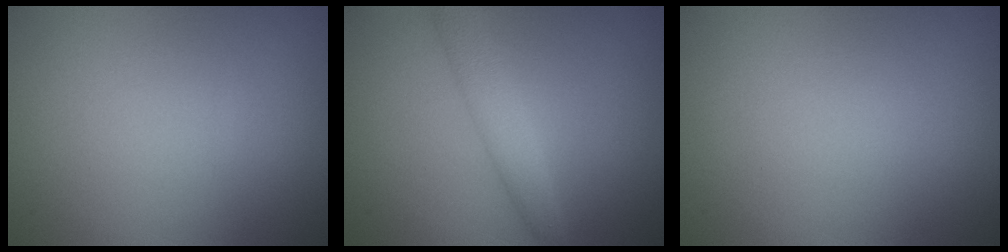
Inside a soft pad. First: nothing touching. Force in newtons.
{"total": 2.6, "press": 2.6, "slide": 0.1}
{"total": 0.0}